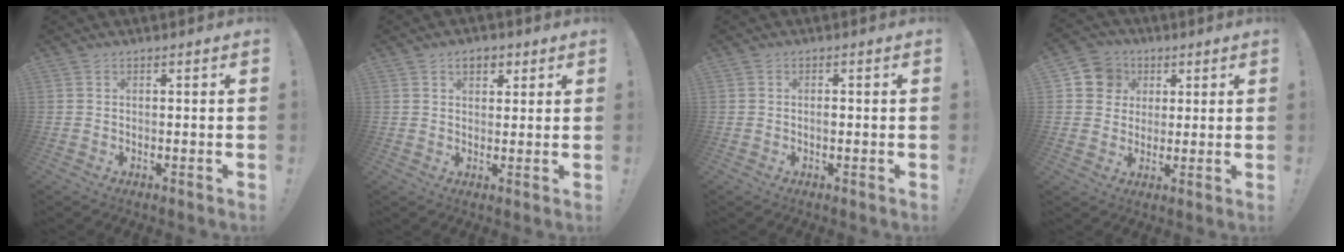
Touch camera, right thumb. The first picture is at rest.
{"total": 4.5, "force": [2.1, 3.2, 2.5], "torque": [-0.031, 0.001, 0.034]}
{"total": 1.0, "force": [-0.4, 0.5, 0.7], "torque": [-0.008, -0.001, -0.008]}
{"total": 9.2, "force": [2.6, 8.5, 2.1], "torque": [-0.025, -0.007, 0.055]}